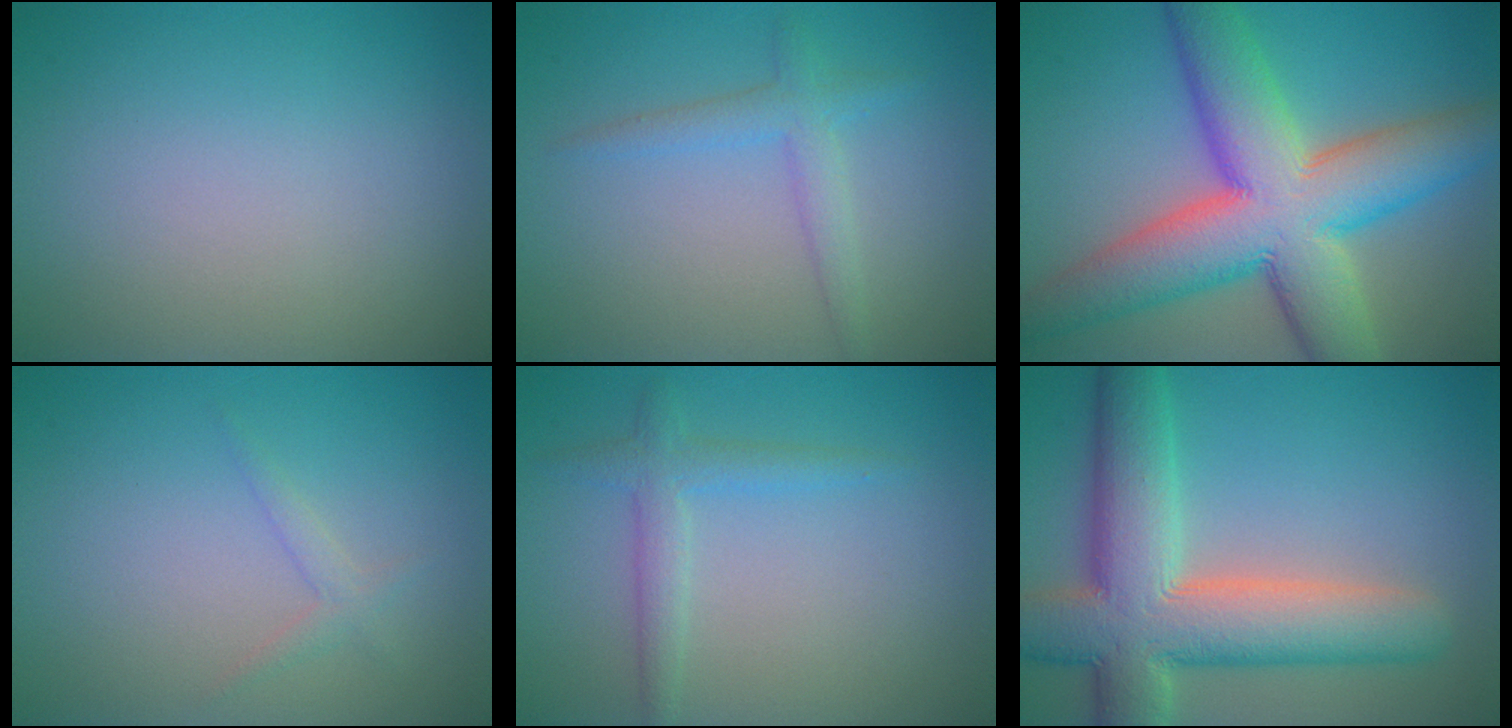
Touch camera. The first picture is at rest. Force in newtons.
{"total": 2.3, "press": 2.3, "slide": 0.2}
{"total": 12.6, "press": 12.6, "slide": 0.3}
{"total": 1.1, "press": 1.1, "slide": 0.1}
{"total": 2.2, "press": 2.2, "slide": 0.1}
{"total": 10.9, "press": 10.9, "slide": 1.1}